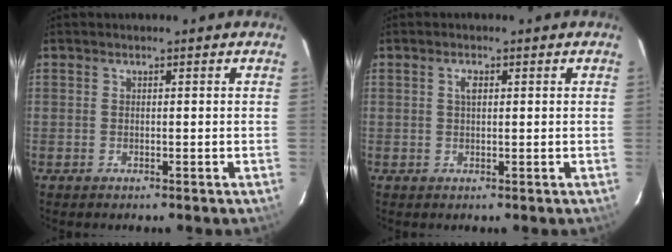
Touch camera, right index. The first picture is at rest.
{"total": 1.5, "force": [0.4, 0.8, 1.3], "torque": [-0.023, 0.005, 0.007]}